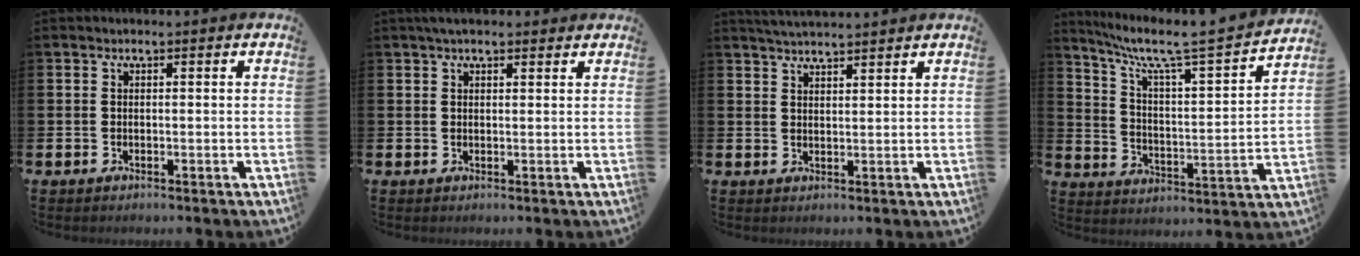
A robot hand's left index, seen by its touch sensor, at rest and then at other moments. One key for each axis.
{"total": 2.2, "fx": 1.8, "fy": 0.7, "fz": 0.9, "tx": -0.010, "ty": 0.001, "tz": 0.031}
{"total": 3.1, "fx": 3.0, "fy": 0.1, "fz": 0.4, "tx": -0.013, "ty": -0.011, "tz": 0.056}
{"total": 6.8, "fx": 5.5, "fy": 0.7, "fz": 3.9, "tx": -0.105, "ty": -0.045, "tz": 0.085}